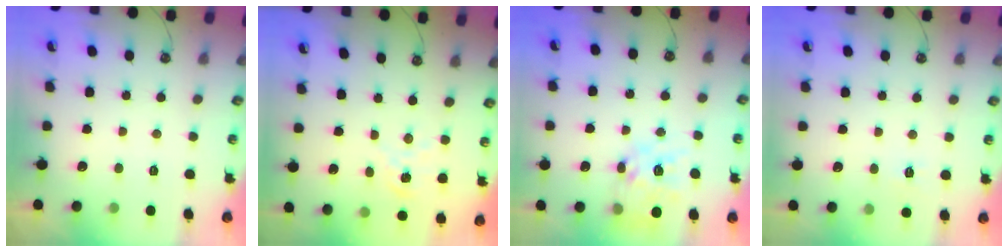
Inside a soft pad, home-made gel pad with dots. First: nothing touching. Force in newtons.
{"total": 2.9, "press": 2.9, "slide": 0.3}
{"total": 15.2, "press": 15.2, "slide": 1.3}
{"total": 5.7, "press": 5.7, "slide": 0.6}